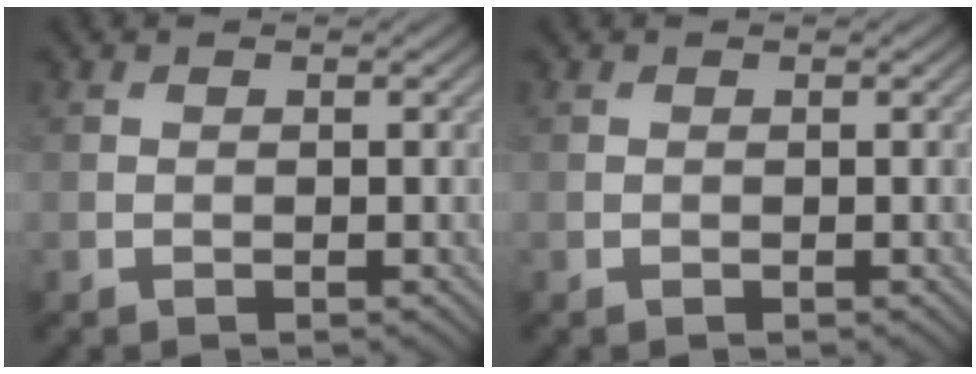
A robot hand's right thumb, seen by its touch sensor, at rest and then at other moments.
{"total": 0.0}